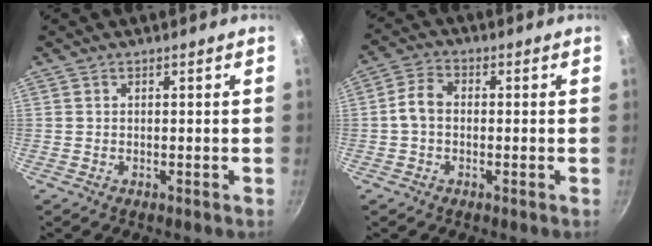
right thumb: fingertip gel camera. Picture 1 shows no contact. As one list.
[{"total": 4.7, "force": [-0.5, 3.4, 3.2], "torque": [-0.059, 0.021, -0.018]}]